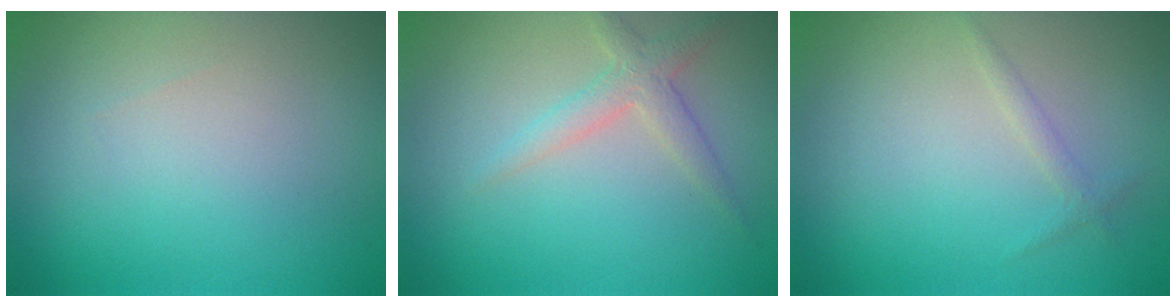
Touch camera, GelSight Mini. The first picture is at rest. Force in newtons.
{"total": 2.2, "press": 2.2, "slide": 0.0}
{"total": 0.8, "press": 0.8, "slide": 0.0}